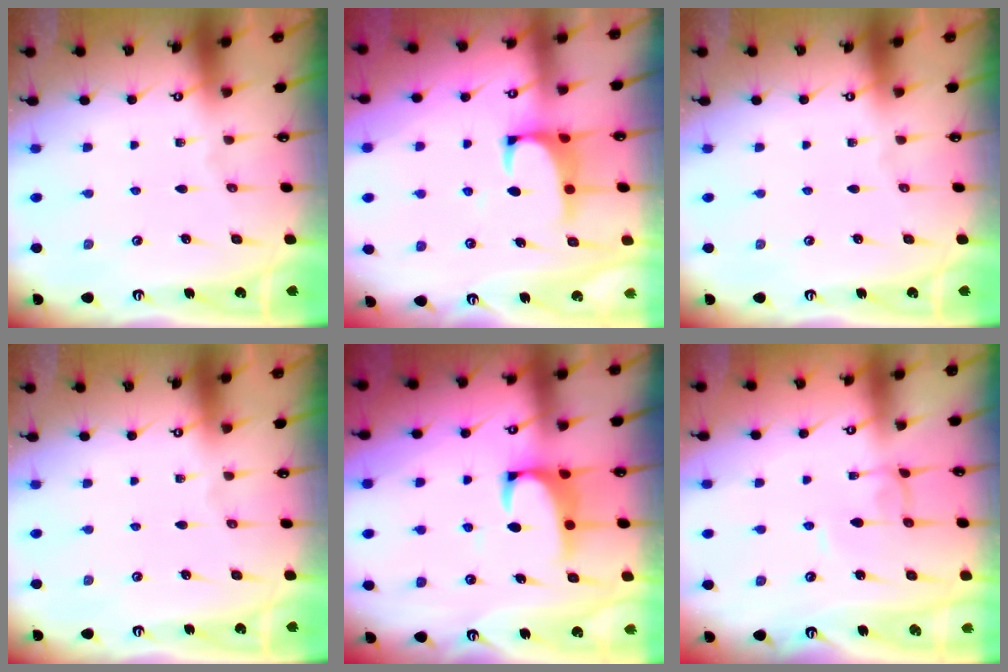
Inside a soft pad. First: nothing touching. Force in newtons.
{"total": 1.6, "press": 1.3, "slide": 0.8}
{"total": 0.6, "press": 0.6, "slide": 0.1}
{"total": 0.0}
{"total": 2.4, "press": 2.2, "slide": 0.9}
{"total": 1.5, "press": 1.4, "slide": 0.2}